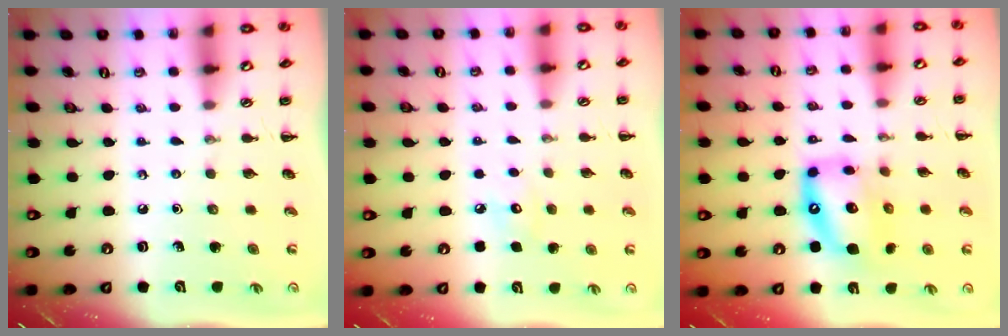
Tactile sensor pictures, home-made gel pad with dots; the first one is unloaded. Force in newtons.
{"total": 4.5, "press": 4.4, "slide": 1.1}
{"total": 14.6, "press": 14.1, "slide": 4.0}